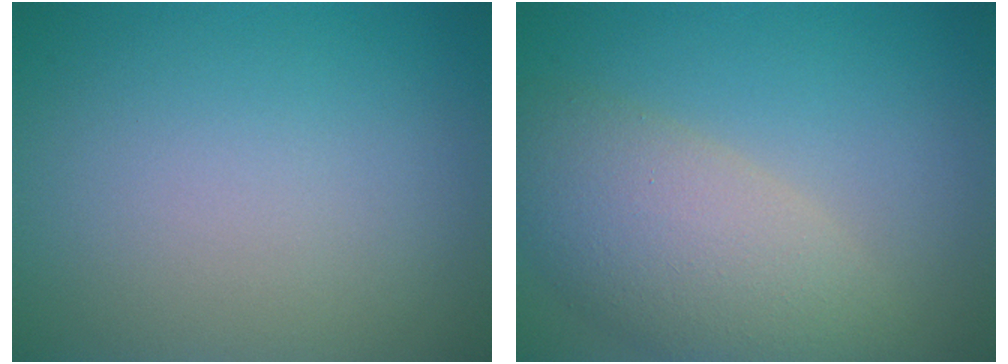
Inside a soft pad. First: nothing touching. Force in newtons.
{"total": 6.9, "press": 6.9, "slide": 0.5}